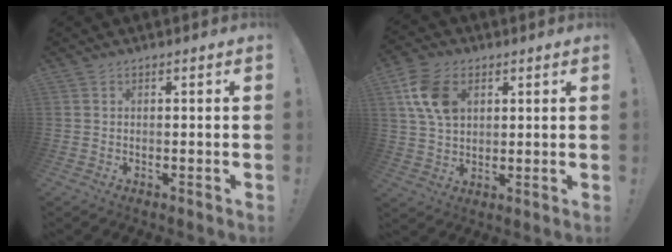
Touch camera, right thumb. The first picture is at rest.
{"total": 11.9, "force": [4.2, 8.2, 7.5], "torque": [-0.136, 0.001, 0.082]}